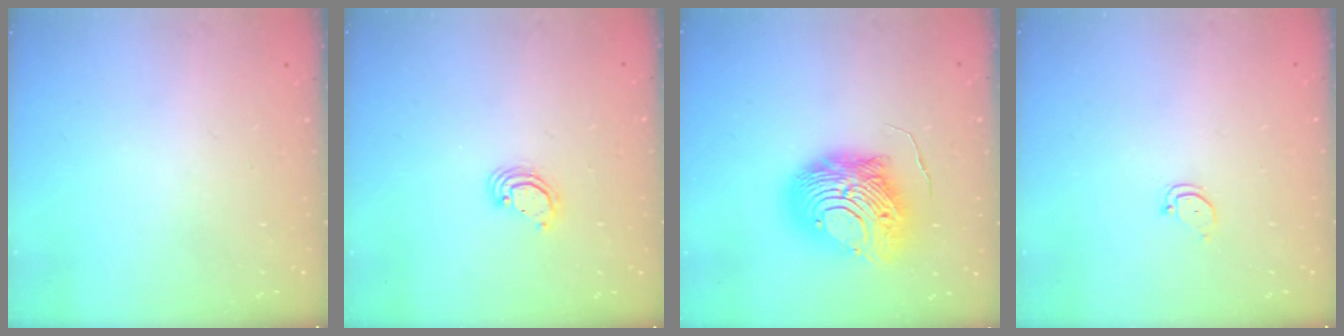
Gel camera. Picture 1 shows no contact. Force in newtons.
{"total": 3.6, "press": 3.6, "slide": 0.2}
{"total": 15.3, "press": 15.2, "slide": 1.6}
{"total": 2.4, "press": 2.4, "slide": 0.2}